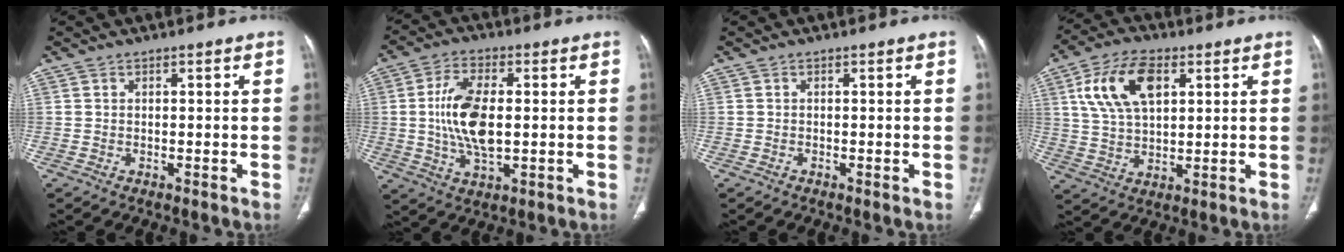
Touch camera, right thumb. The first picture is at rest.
{"total": 11.7, "force": [0.3, 5.8, 10.2], "torque": [-0.198, -0.002, 0.008]}
{"total": 0.0}
{"total": 13.0, "force": [4.6, 7.1, 9.8], "torque": [-0.181, -0.002, 0.088]}